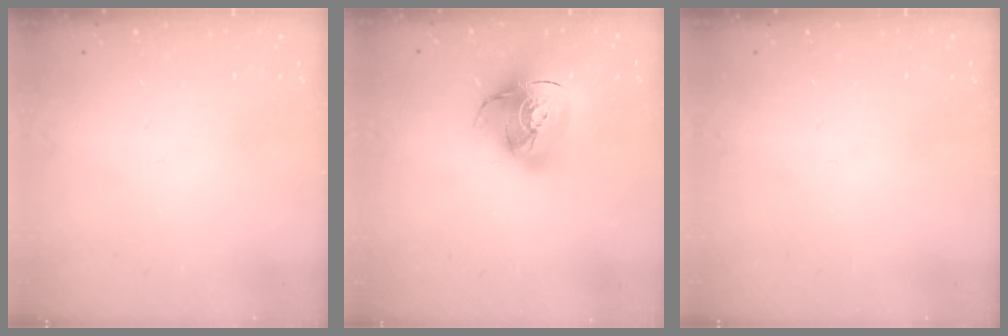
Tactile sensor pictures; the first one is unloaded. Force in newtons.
{"total": 17.8, "press": 17.7, "slide": 1.9}
{"total": 0.0}